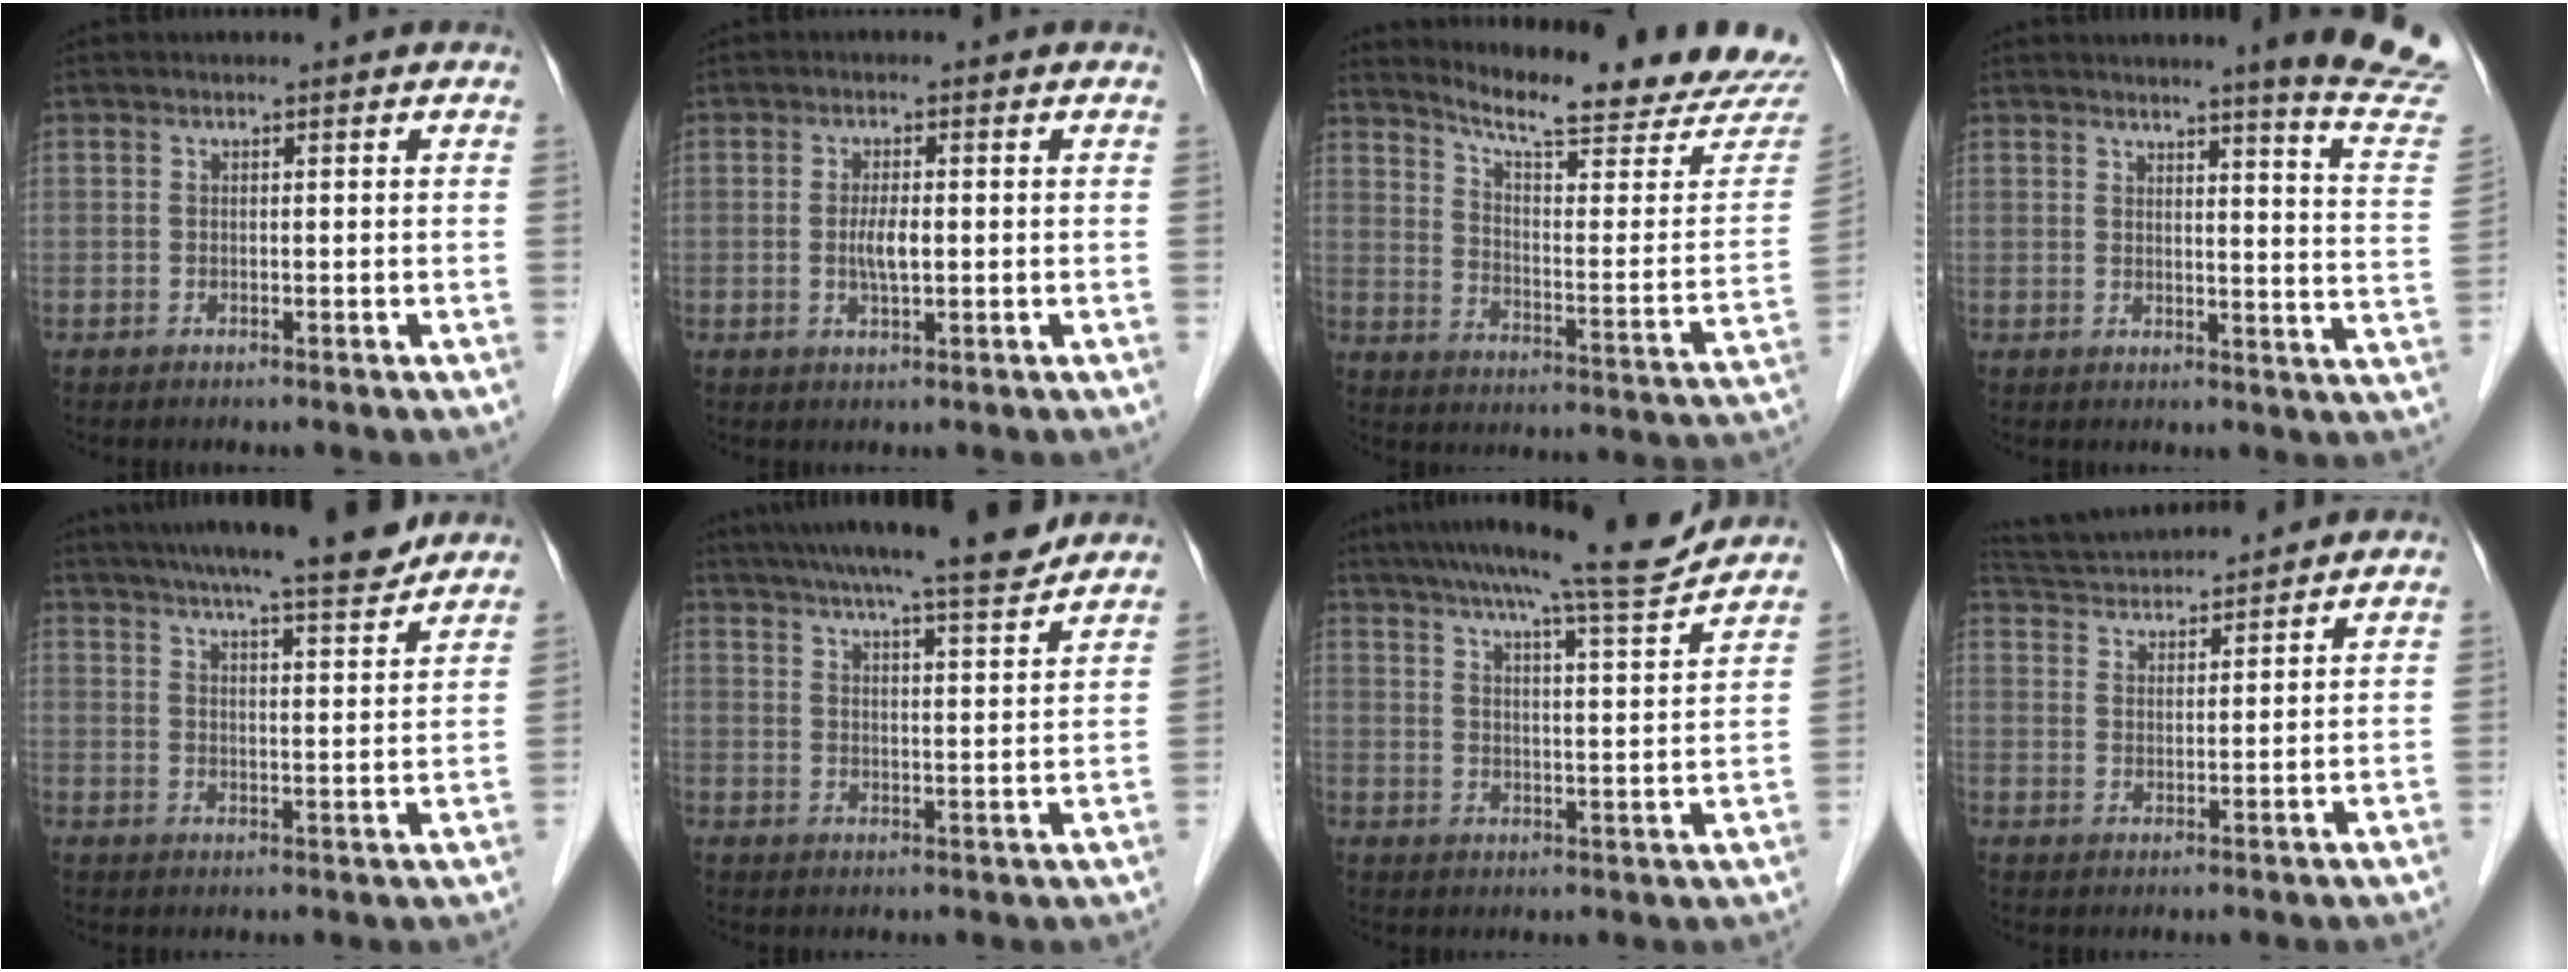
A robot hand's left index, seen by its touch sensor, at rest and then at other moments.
{"total": 3.0, "force": [-0.2, 0.6, 2.9], "torque": [-0.058, -0.002, -0.003]}
{"total": 21.0, "force": [20.0, 0.3, 6.6], "torque": [-0.108, -0.096, 0.258]}
{"total": 12.6, "force": [11.4, -1.6, 5.0], "torque": [-0.050, -0.094, 0.110]}
{"total": 15.4, "force": [13.7, 0.6, 7.1], "torque": [-0.111, 0.007, 0.192]}
{"total": 15.2, "force": [13.6, 0.1, 6.7], "torque": [-0.108, 0.005, 0.190]}
{"total": 14.2, "force": [12.9, -0.8, 5.9], "torque": [-0.095, -0.014, 0.180]}
{"total": 10.7, "force": [10.3, 0.7, 2.8], "torque": [-0.064, 0.030, 0.171]}